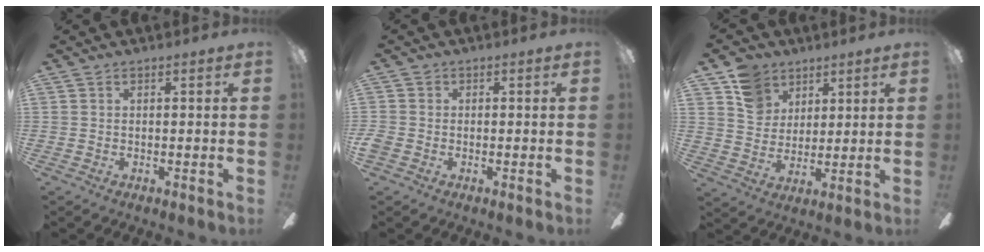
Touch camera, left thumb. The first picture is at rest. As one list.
[{"total": 2.3, "force": [-0.8, 2.0, 0.9], "torque": [-0.020, 0.005, -0.017]}, {"total": 10.0, "force": [6.3, 7.4, 2.4], "torque": [-0.050, -0.022, 0.122]}]